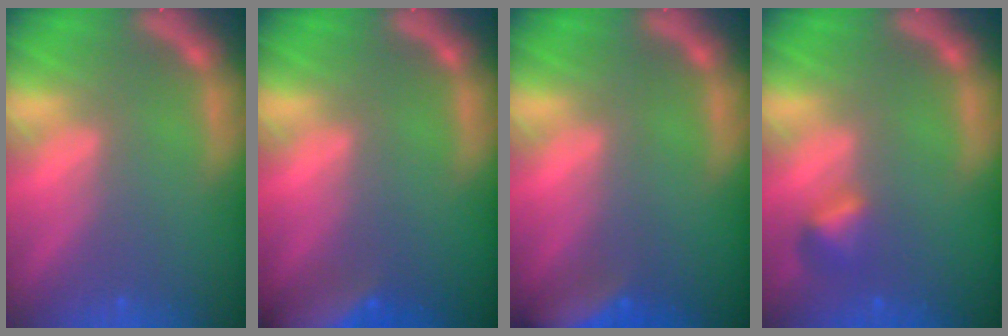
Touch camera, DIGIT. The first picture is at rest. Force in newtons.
{"total": 8.5}
{"total": 7.0}
{"total": 1.9}